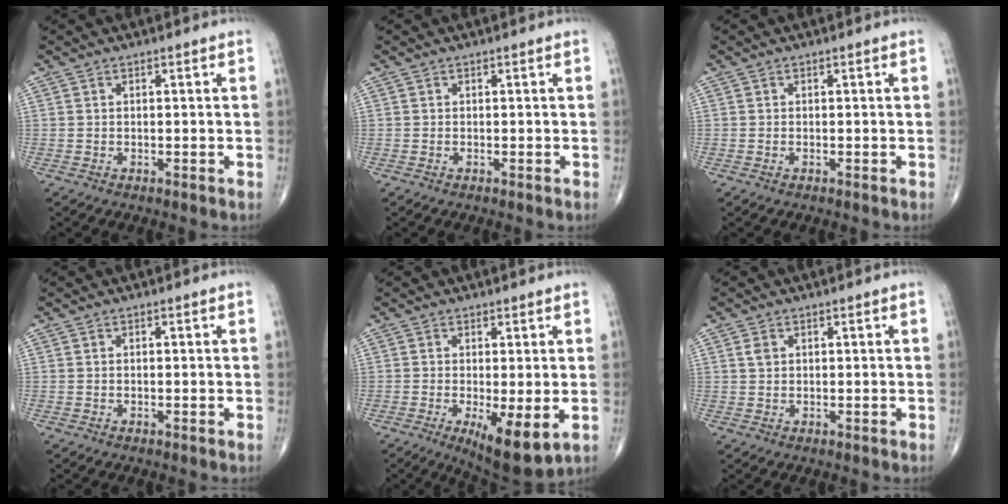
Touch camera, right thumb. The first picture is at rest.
{"total": 0.0}
{"total": 0.0}
{"total": 0.0}
{"total": 8.8, "force": [-2.1, 2.7, 8.1], "torque": [-0.125, -0.026, -0.028]}
{"total": 1.5, "force": [0.6, 1.2, 0.8], "torque": [-0.013, 0.000, 0.012]}